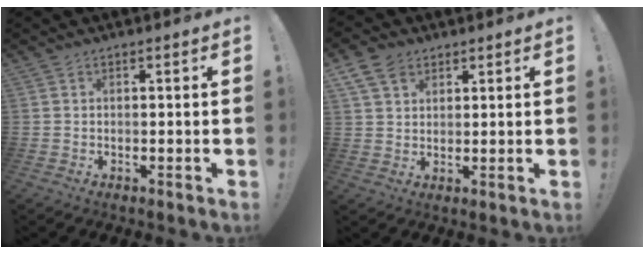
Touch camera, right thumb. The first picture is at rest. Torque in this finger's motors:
{"motor_torque": [0.10, 0.10, 0.10, 0.61, 0.15]}